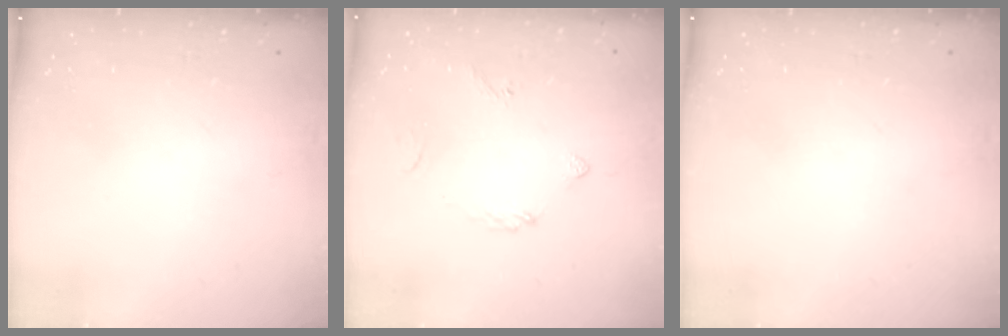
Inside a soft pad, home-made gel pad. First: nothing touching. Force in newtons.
{"total": 3.2, "press": 3.1, "slide": 0.9}
{"total": 0.0}